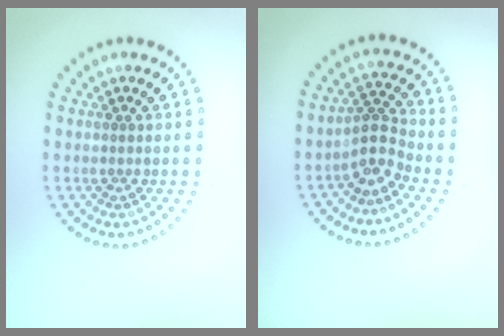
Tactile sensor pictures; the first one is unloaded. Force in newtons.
{"total": 2.8, "press": 2.1, "slide": 1.9}